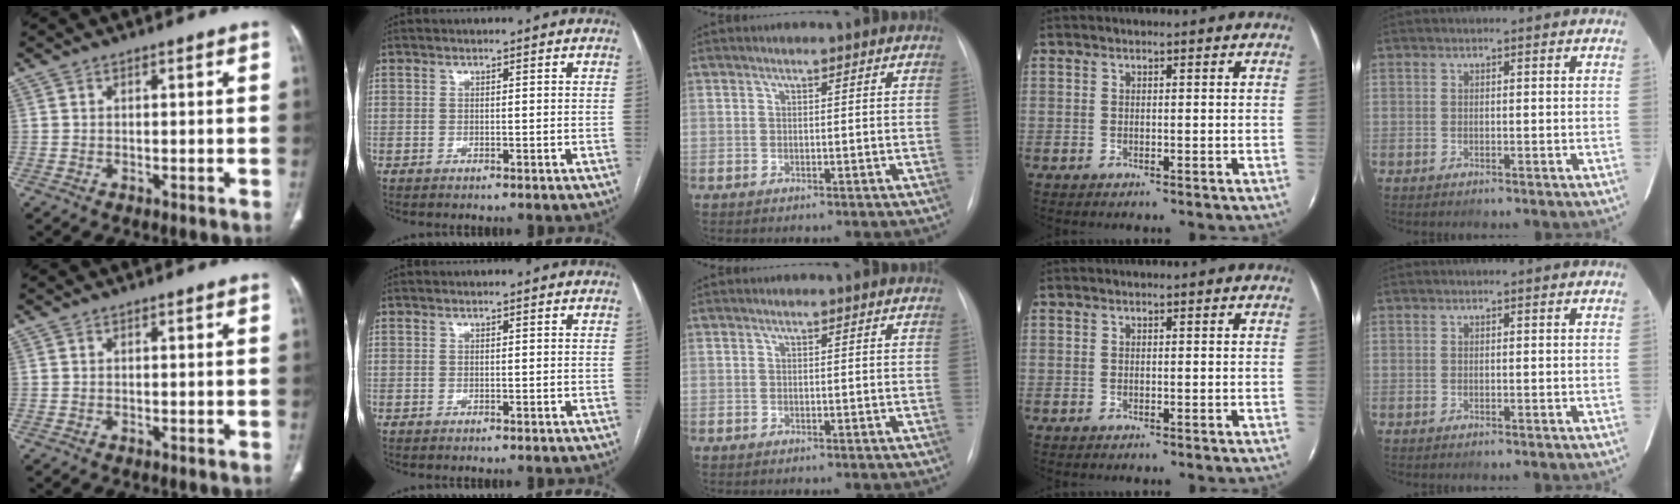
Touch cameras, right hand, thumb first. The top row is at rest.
{}